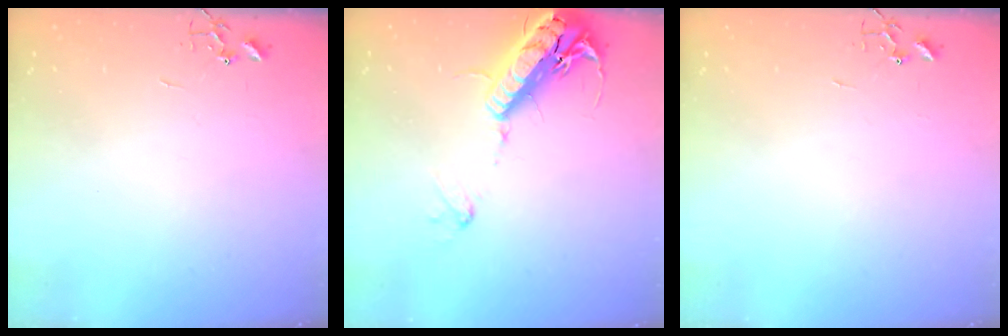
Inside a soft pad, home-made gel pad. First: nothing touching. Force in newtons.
{"total": 19.9, "press": 19.5, "slide": 3.8}
{"total": 0.0}